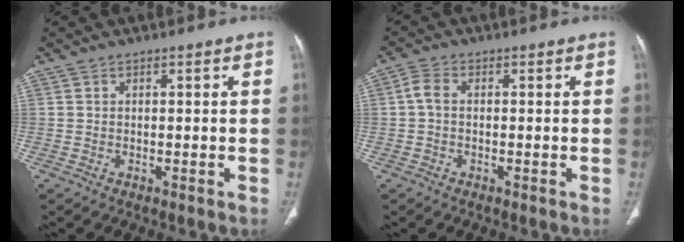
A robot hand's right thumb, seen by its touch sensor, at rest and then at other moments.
{"total": 2.7, "force": [-0.1, 1.7, 2.0], "torque": [-0.040, 0.007, -0.007]}